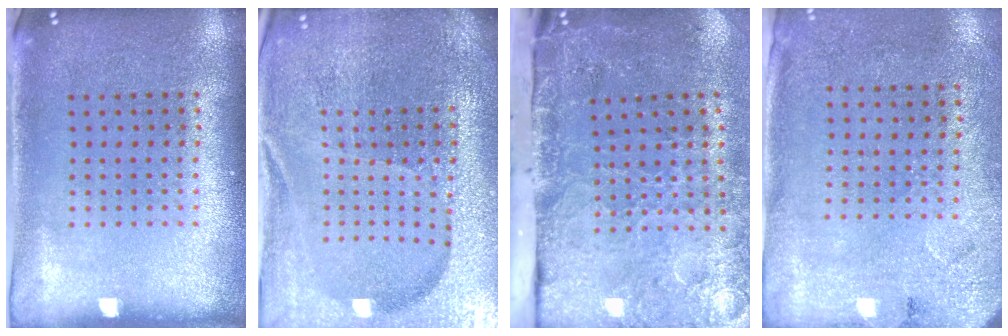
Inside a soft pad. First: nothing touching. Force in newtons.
{"total": 5.0, "press": 4.6, "slide": 1.8}
{"total": 5.0, "press": 3.6, "slide": 3.4}
{"total": 2.7, "press": 2.2, "slide": 1.5}